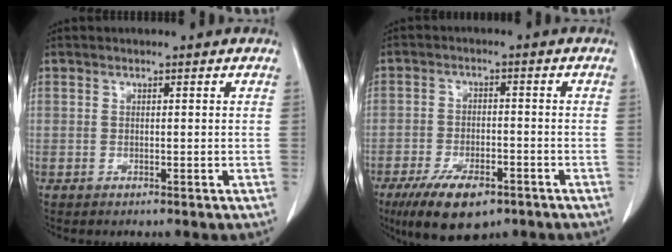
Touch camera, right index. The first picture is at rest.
{"total": 9.8, "force": [-6.3, 4.0, 6.4], "torque": [-0.111, -0.009, -0.101]}